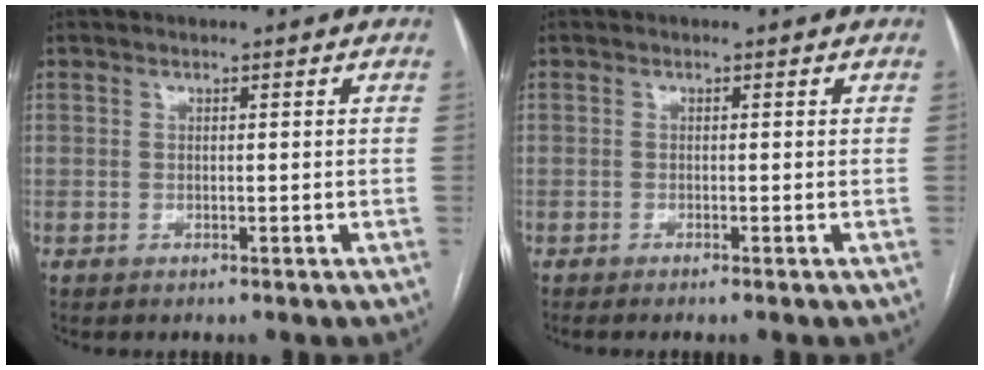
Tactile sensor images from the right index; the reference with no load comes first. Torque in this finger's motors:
{"motor_torque": [-0.12, -0.10, -0.03, 0.01]}